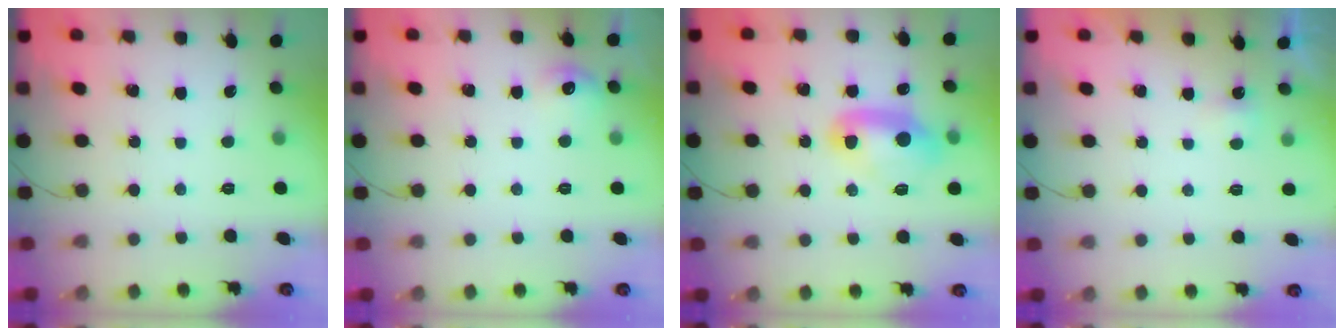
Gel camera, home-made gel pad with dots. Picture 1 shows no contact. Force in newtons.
{"total": 7.6, "press": 7.5, "slide": 1.3}
{"total": 10.9, "press": 10.0, "slide": 4.3}
{"total": 1.6, "press": 1.5, "slide": 0.6}